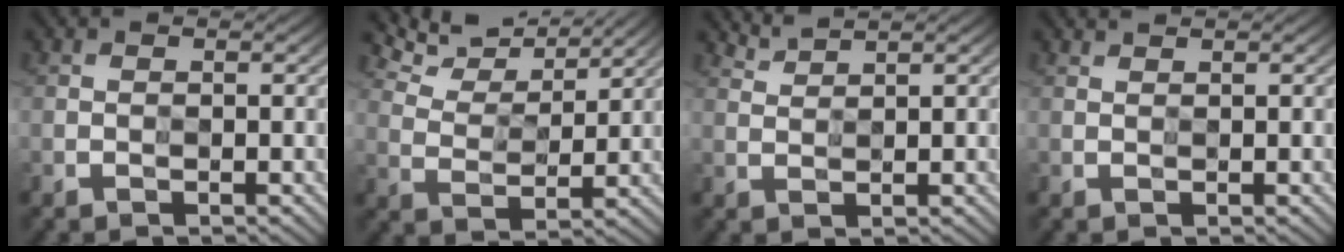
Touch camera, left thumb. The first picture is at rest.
{"total": 7.6, "force": [7.0, 1.9, 2.3], "torque": [-0.059, 0.004, 0.118]}
{"total": 2.7, "force": [2.7, -0.2, -0.1], "torque": [-0.003, 0.001, 0.062]}
{"total": 1.3, "force": [1.3, -0.2, 0.0], "torque": [0.001, 0.004, 0.030]}